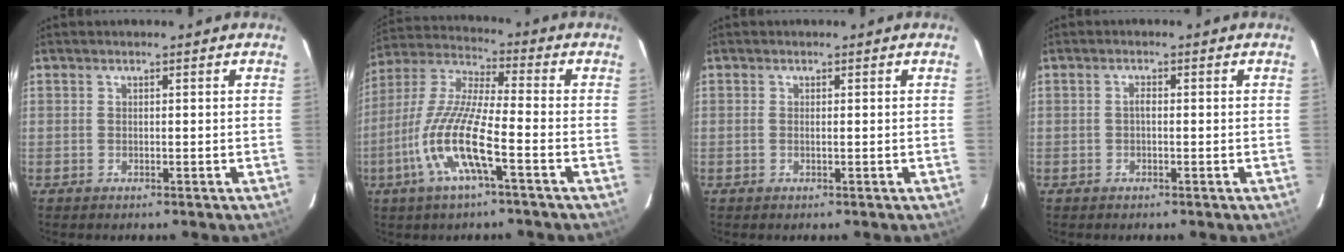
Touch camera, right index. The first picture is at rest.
{"total": 13.9, "force": [-5.5, 1.7, 12.6], "torque": [-0.264, -0.008, -0.115]}
{"total": 0.5, "force": [0.0, -0.1, 0.5], "torque": [-0.011, 0.001, -0.002]}
{"total": 1.0, "force": [-0.2, 0.5, 0.8], "torque": [-0.015, 0.006, -0.005]}